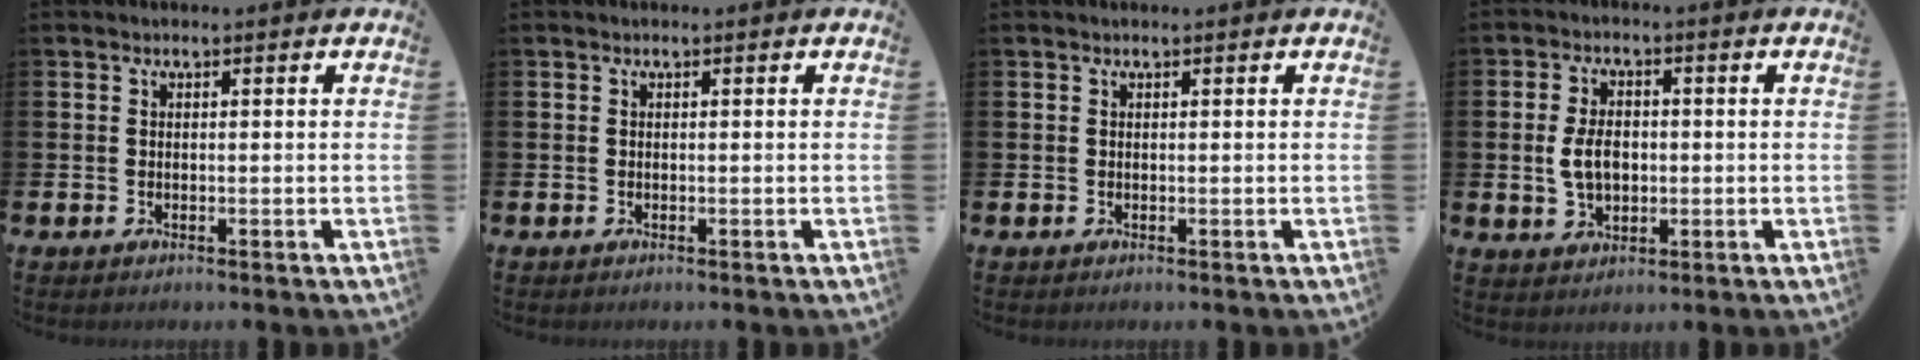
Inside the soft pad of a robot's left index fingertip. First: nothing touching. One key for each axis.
{"total": 0.0}
{"total": 0.0}
{"total": 4.9, "fx": -0.1, "fy": 3.3, "fz": 3.7, "tx": -0.061, "ty": 0.001, "tz": -0.009}